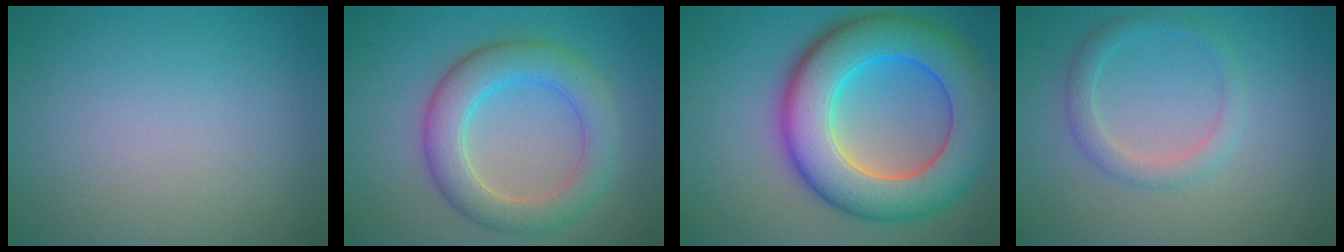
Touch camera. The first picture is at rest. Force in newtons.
{"total": 5.7, "press": 5.7, "slide": 0.1}
{"total": 11.6, "press": 11.6, "slide": 0.2}
{"total": 2.2, "press": 2.2, "slide": 0.1}